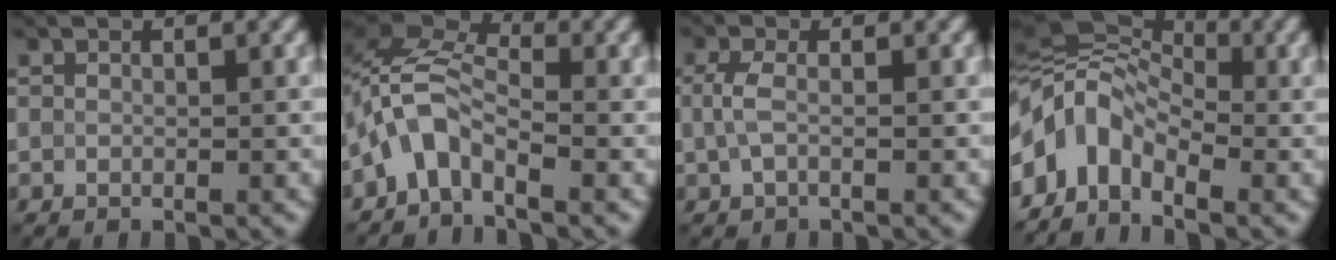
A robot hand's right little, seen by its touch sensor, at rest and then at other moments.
{"total": 4.8, "force": [-2.6, 2.2, 3.3], "torque": [-0.061, 0.012, -0.068]}
{"total": 1.9, "force": [0.0, 0.8, 1.7], "torque": [-0.045, 0.001, -0.003]}
{"total": 8.0, "force": [-1.8, 5.2, 5.8], "torque": [-0.101, 0.018, -0.063]}